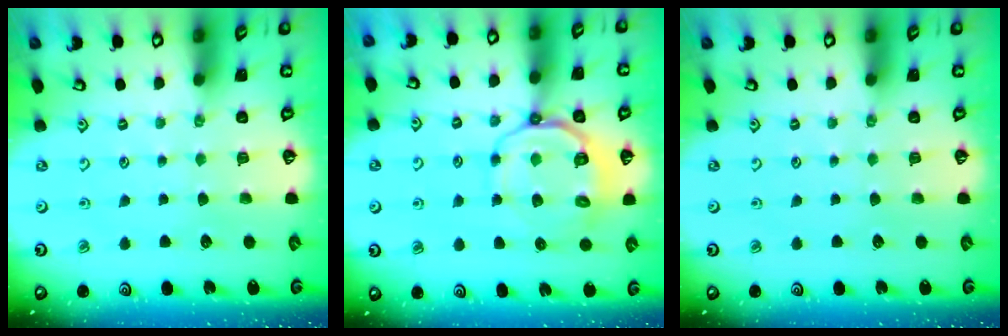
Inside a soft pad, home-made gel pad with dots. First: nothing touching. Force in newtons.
{"total": 9.0, "press": 8.8, "slide": 2.1}
{"total": 0.0}